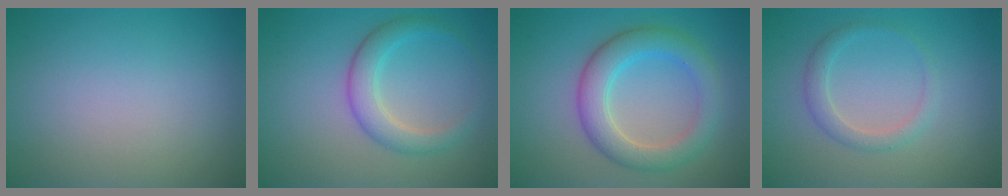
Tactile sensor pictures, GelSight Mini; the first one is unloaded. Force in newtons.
{"total": 2.6, "press": 2.6, "slide": 0.2}
{"total": 5.1, "press": 5.0, "slide": 0.3}
{"total": 1.9, "press": 1.9, "slide": 0.2}